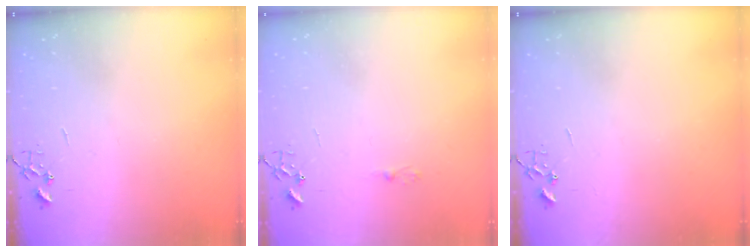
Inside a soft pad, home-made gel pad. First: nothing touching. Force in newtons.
{"total": 2.5, "press": 2.5, "slide": 0.3}
{"total": 0.0}